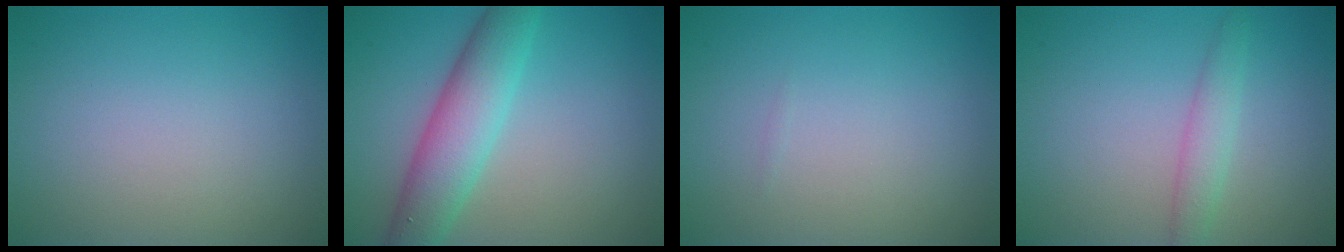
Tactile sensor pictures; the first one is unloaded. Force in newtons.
{"total": 5.7, "press": 5.7, "slide": 0.1}
{"total": 0.0}
{"total": 2.2, "press": 2.2, "slide": 0.1}